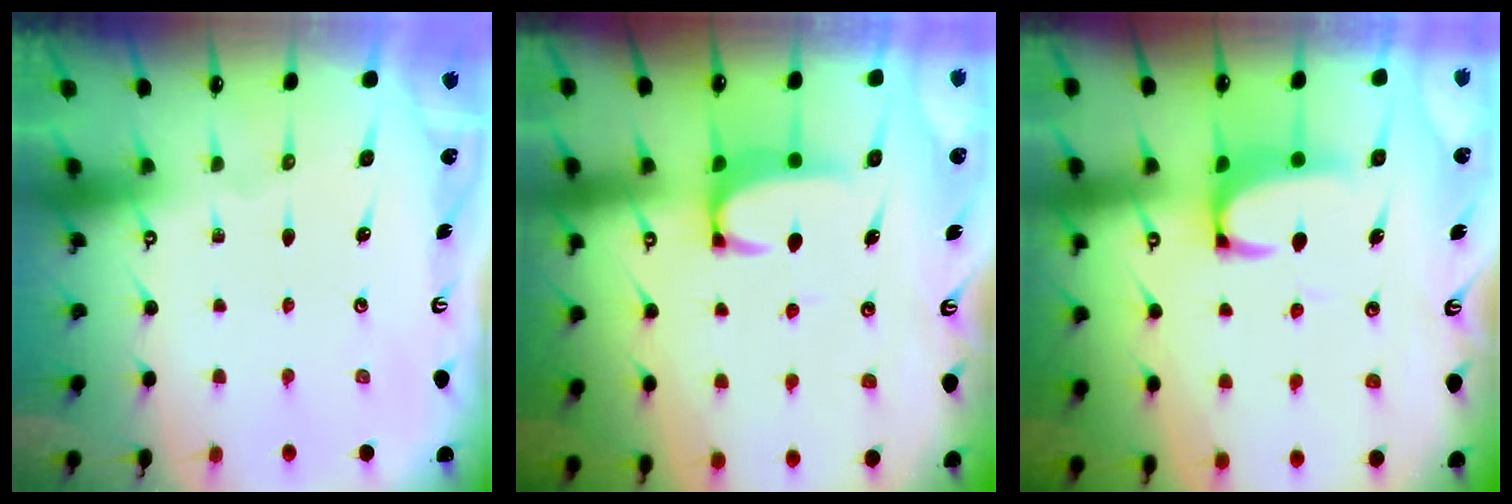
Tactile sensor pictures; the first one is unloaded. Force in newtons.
{"total": 2.1, "press": 2.0, "slide": 0.3}
{"total": 2.1, "press": 1.9, "slide": 0.9}